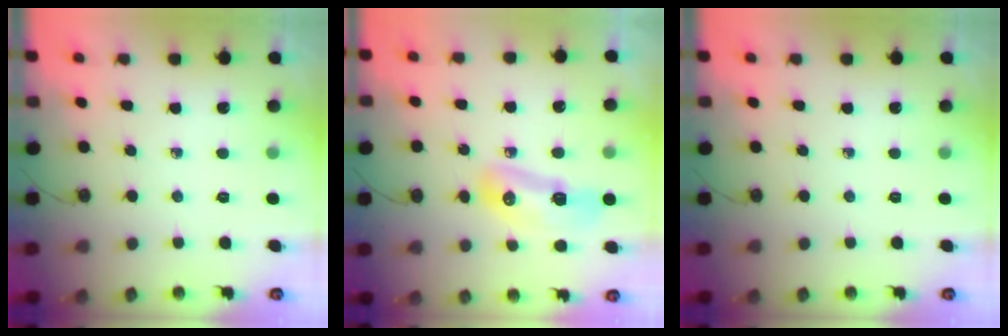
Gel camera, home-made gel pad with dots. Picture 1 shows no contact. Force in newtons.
{"total": 9.3, "press": 9.2, "slide": 1.8}
{"total": 0.0}